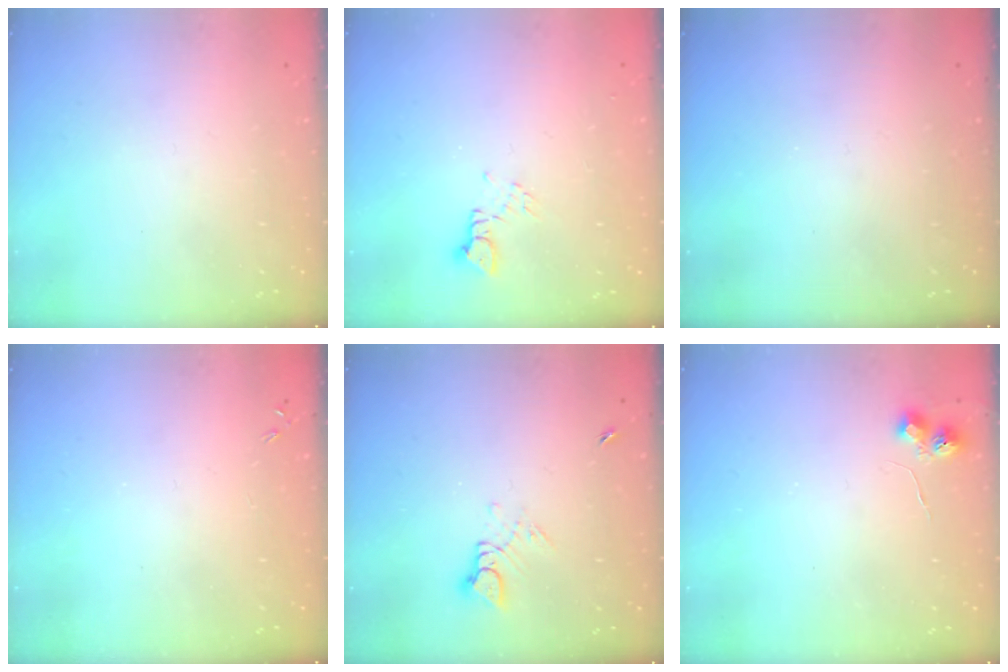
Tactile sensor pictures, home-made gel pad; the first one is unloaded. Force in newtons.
{"total": 2.2, "press": 2.2, "slide": 0.3}
{"total": 0.0}
{"total": 0.0}
{"total": 3.8, "press": 3.8, "slide": 0.3}
{"total": 6.1, "press": 6.1, "slide": 0.7}